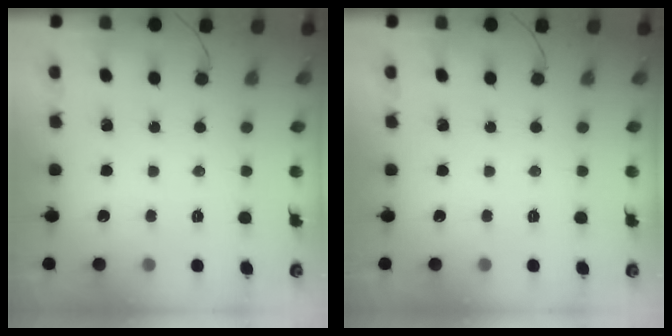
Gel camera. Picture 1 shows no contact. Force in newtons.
{"total": 0.0}